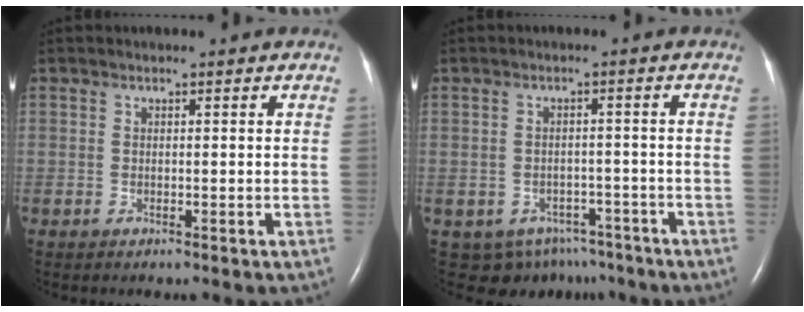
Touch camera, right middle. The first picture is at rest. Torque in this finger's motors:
{"motor_torque": [-0.02, -0.16, -0.07, 0.00]}